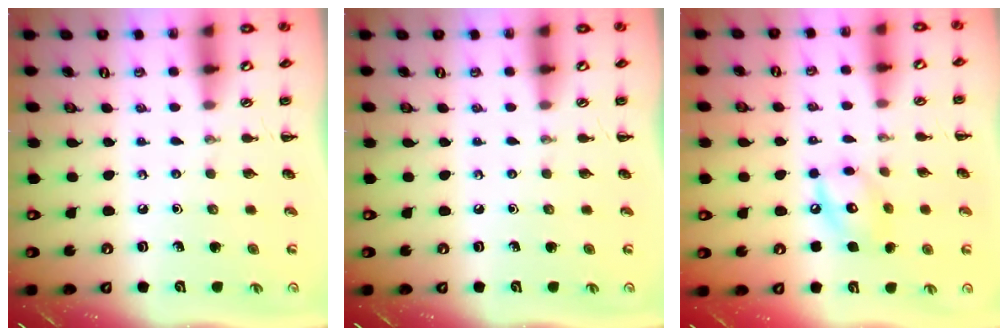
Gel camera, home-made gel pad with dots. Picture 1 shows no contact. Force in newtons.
{"total": 0.0}
{"total": 9.9, "press": 9.9, "slide": 0.5}